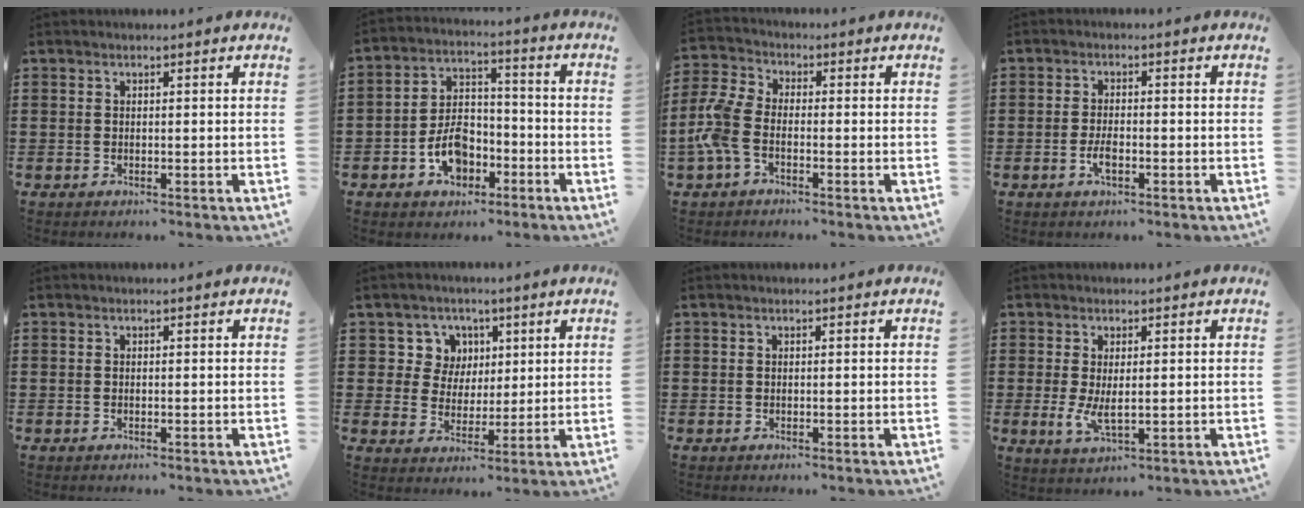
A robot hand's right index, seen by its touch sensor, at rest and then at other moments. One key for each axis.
{"total": 7.4, "fx": -3.4, "fy": 4.9, "fz": 4.3, "tx": -0.082, "ty": 0.009, "tz": -0.066}
{"total": 6.0, "fx": -2.7, "fy": 3.0, "fz": 4.5, "tx": -0.128, "ty": -0.006, "tz": -0.062}
{"total": 2.8, "fx": -1.2, "fy": 0.9, "fz": 2.4, "tx": -0.050, "ty": -0.002, "tz": -0.022}
{"total": 0.0}
{"total": 6.2, "fx": 2.3, "fy": 5.7, "fz": 1.1, "tx": -0.047, "ty": 0.010, "tz": 0.039}
{"total": 0.0}
{"total": 4.1, "fx": 0.1, "fy": 1.8, "fz": 3.6, "tx": -0.083, "ty": -0.002, "tz": -0.001}